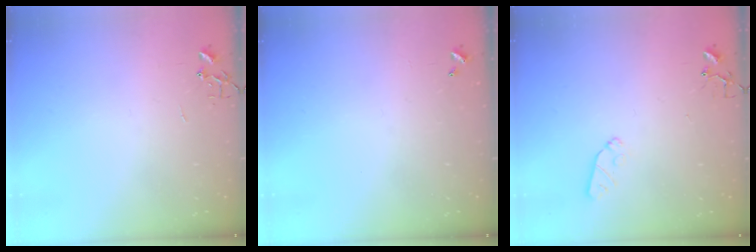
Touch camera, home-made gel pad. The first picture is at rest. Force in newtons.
{"total": 0.0}
{"total": 6.2, "press": 6.2, "slide": 0.9}